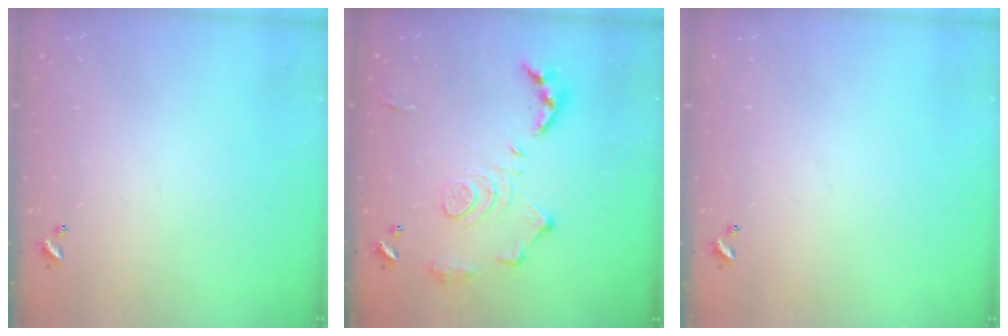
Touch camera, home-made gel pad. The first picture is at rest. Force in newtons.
{"total": 14.2, "press": 14.1, "slide": 1.2}
{"total": 0.0}